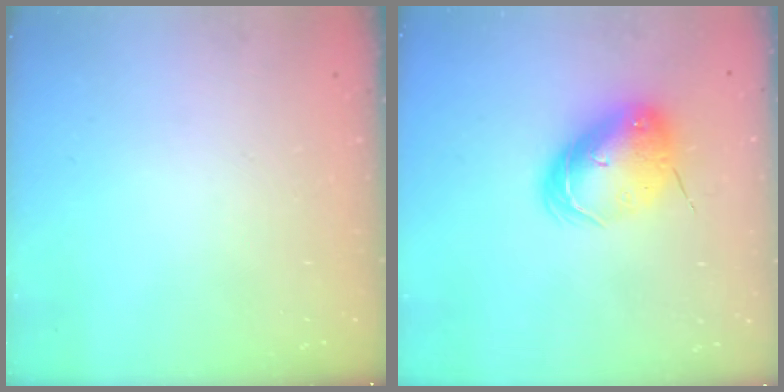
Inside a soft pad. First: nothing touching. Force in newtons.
{"total": 9.0, "press": 8.9, "slide": 1.7}